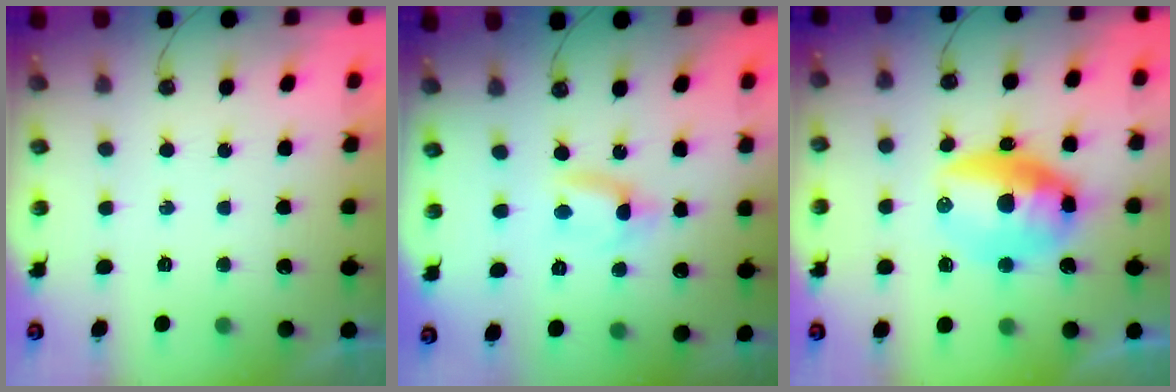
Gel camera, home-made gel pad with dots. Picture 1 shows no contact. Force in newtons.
{"total": 2.2, "press": 2.2, "slide": 0.1}
{"total": 13.8, "press": 13.6, "slide": 2.8}